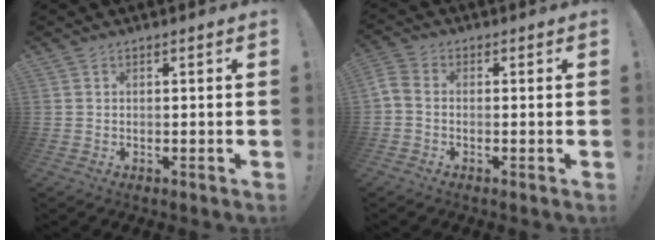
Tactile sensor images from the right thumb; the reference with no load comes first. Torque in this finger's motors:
{"motor_torque": [-0.06, 0.18, 0.07, 0.11, 0.15]}